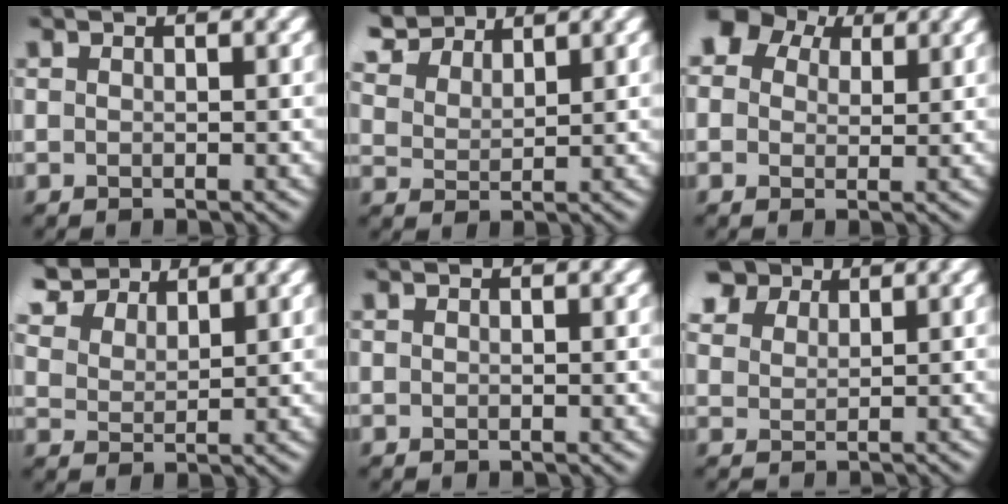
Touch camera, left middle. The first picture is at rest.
{"total": 6.8, "force": [5.8, 2.7, 2.3], "torque": [-0.076, 0.007, 0.108]}
{"total": 4.5, "force": [2.5, 3.3, 1.9], "torque": [-0.043, 0.009, 0.028]}
{"total": 7.5, "force": [6.2, 3.2, 2.6], "torque": [-0.085, 0.007, 0.114]}
{"total": 0.0}
{"total": 4.8, "force": [3.9, 2.5, 1.3], "torque": [-0.043, 0.008, 0.070]}